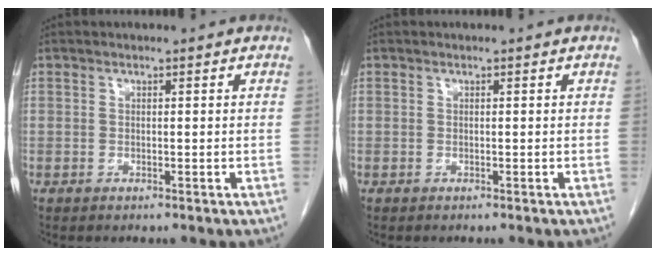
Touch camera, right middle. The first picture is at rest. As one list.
[{"total": 0.0}]